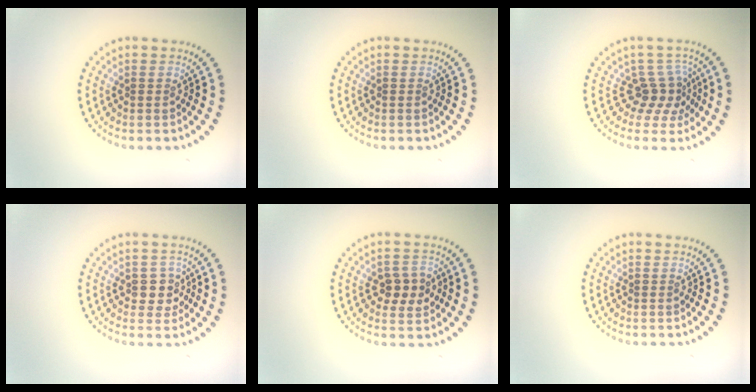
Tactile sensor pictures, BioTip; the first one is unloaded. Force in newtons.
{"total": 0.0}
{"total": 2.9, "press": 2.0, "slide": 2.1}
{"total": 2.4, "press": 2.1, "slide": 1.2}
{"total": 2.8, "press": 2.8, "slide": 0.3}
{"total": 0.0}